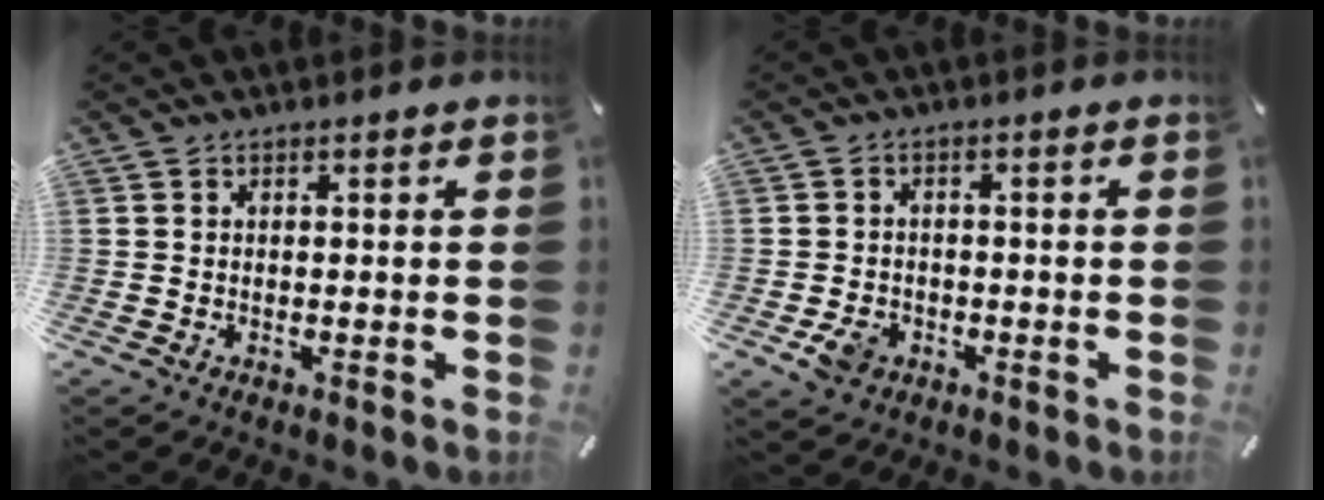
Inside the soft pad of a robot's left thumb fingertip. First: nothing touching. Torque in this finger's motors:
{"motor_torque": [-0.01, 0.01, 0.01, 0.03, 0.00]}